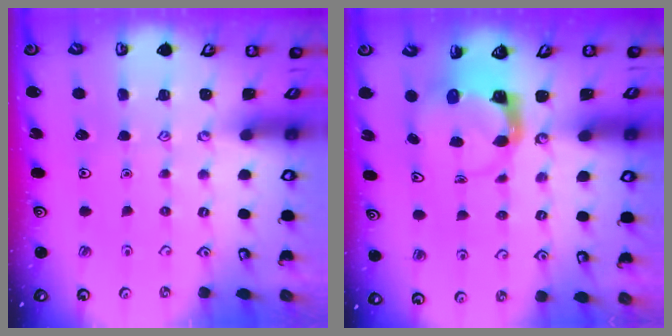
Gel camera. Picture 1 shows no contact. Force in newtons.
{"total": 3.8, "press": 3.7, "slide": 0.5}